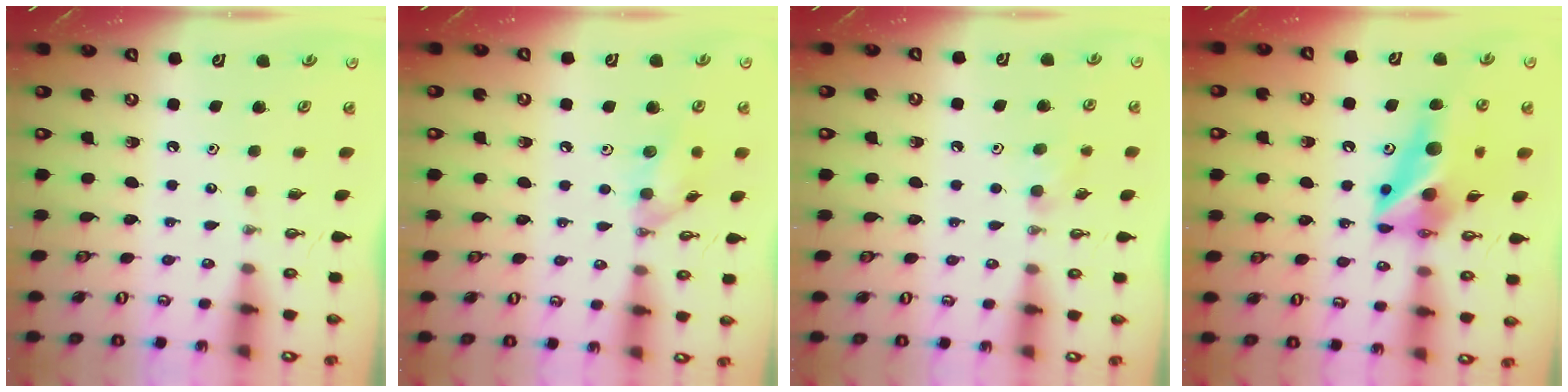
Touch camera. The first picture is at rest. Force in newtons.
{"total": 10.3, "press": 10.3, "slide": 0.4}
{"total": 6.6, "press": 5.0, "slide": 4.2}
{"total": 14.5, "press": 14.4, "slide": 1.5}